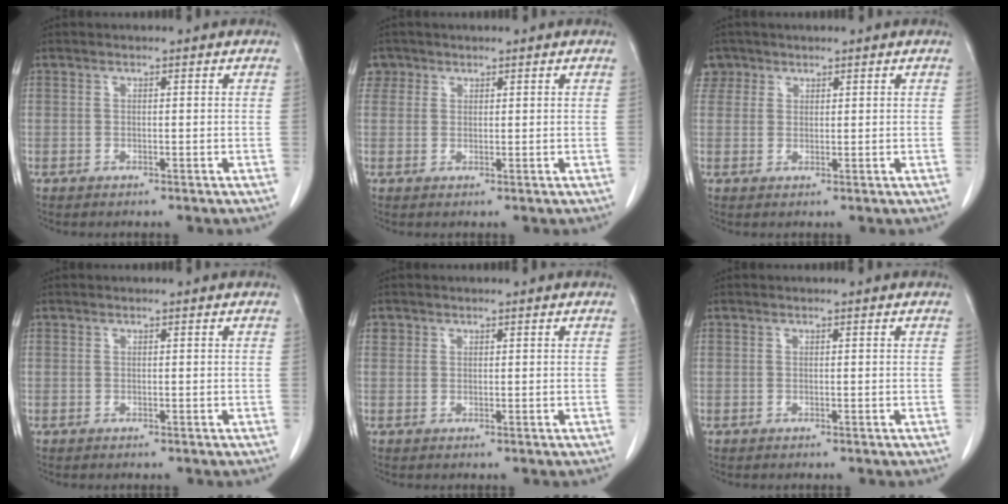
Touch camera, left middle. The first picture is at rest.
{"total": 2.3, "force": [1.3, 1.9, -0.1], "torque": [0.012, 0.009, 0.019]}
{"total": 2.7, "force": [1.7, 2.2, -0.2], "torque": [0.013, 0.008, 0.028]}
{"total": 0.0}
{"total": 0.9, "force": [0.5, 0.8, 0.0], "torque": [0.010, 0.003, 0.006]}
{"total": 0.0}